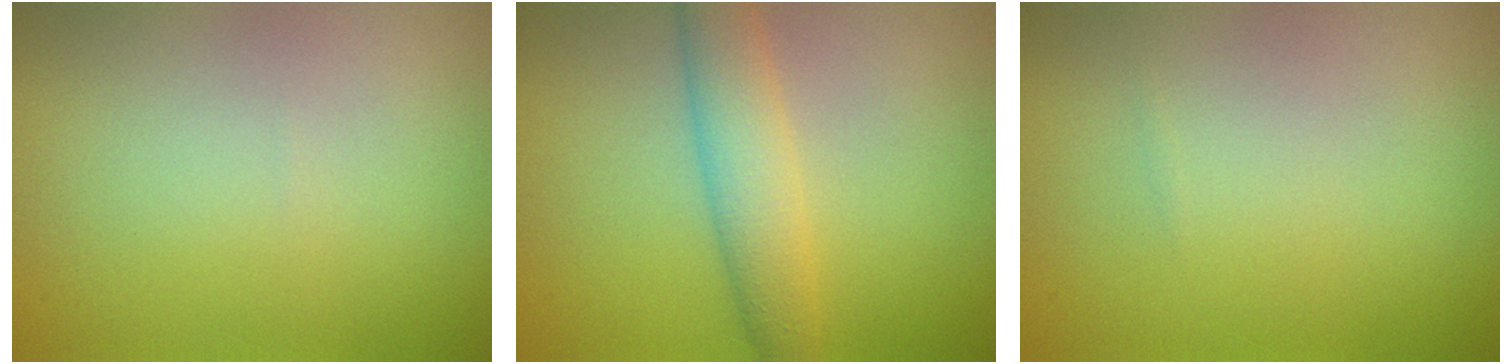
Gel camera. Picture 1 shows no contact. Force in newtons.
{"total": 4.1, "press": 4.1, "slide": 0.1}
{"total": 0.0}